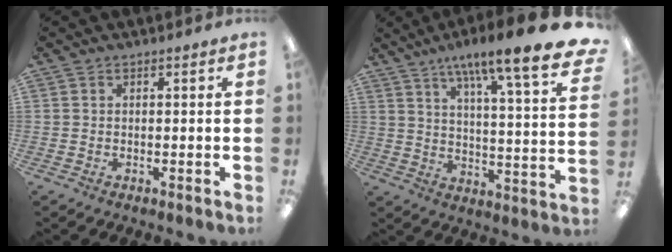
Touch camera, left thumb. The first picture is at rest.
{"total": 14.3, "force": [10.5, 1.5, 9.6], "torque": [-0.146, -0.084, 0.160]}